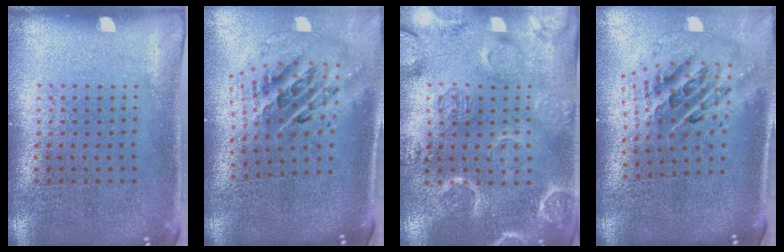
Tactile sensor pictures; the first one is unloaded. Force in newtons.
{"total": 2.3, "press": 1.6, "slide": 1.7}
{"total": 3.1, "press": 3.0, "slide": 0.6}
{"total": 2.3, "press": 1.6, "slide": 1.7}